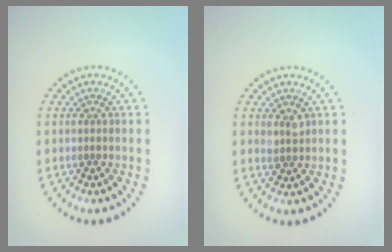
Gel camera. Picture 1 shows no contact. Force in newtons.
{"total": 1.1, "press": 1.1, "slide": 0.4}